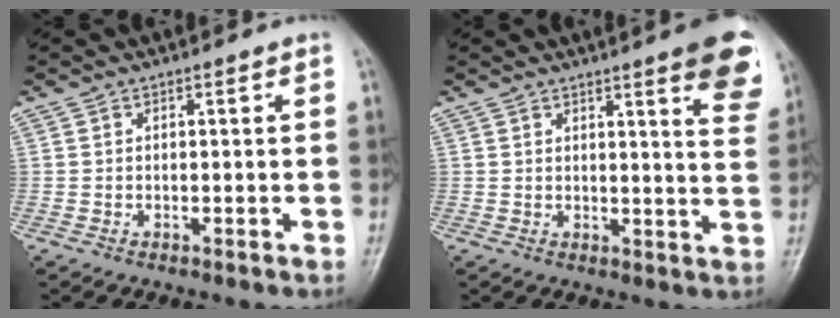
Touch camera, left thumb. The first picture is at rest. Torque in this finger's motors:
{"motor_torque": [1.54, 0.85, 1.06, -0.85, 0.02]}